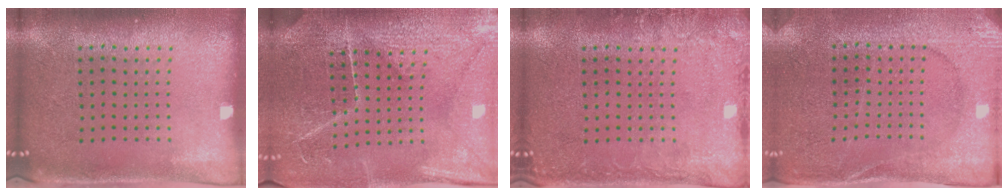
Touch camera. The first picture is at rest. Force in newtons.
{"total": 3.8, "press": 3.7, "slide": 1.2}
{"total": 2.4, "press": 2.4, "slide": 0.4}
{"total": 2.7, "press": 2.7, "slide": 0.3}